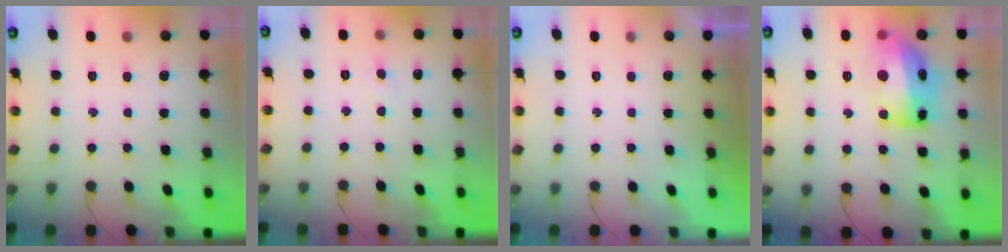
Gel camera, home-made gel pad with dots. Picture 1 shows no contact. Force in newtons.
{"total": 3.5, "press": 3.4, "slide": 0.6}
{"total": 0.0}
{"total": 16.5, "press": 16.4, "slide": 1.6}